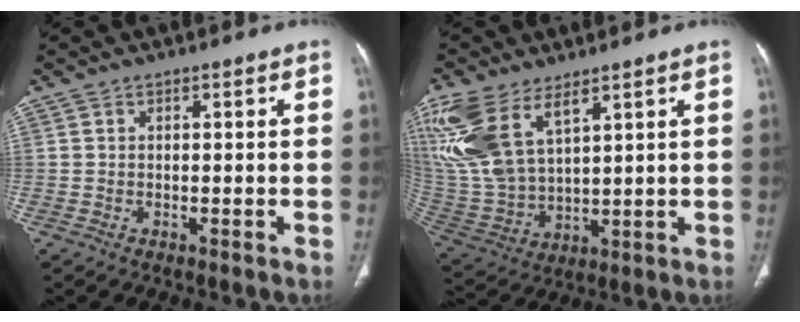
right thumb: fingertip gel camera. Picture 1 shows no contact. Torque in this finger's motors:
{"motor_torque": [-0.65, 1.34, 1.37, 1.41, 0.22]}